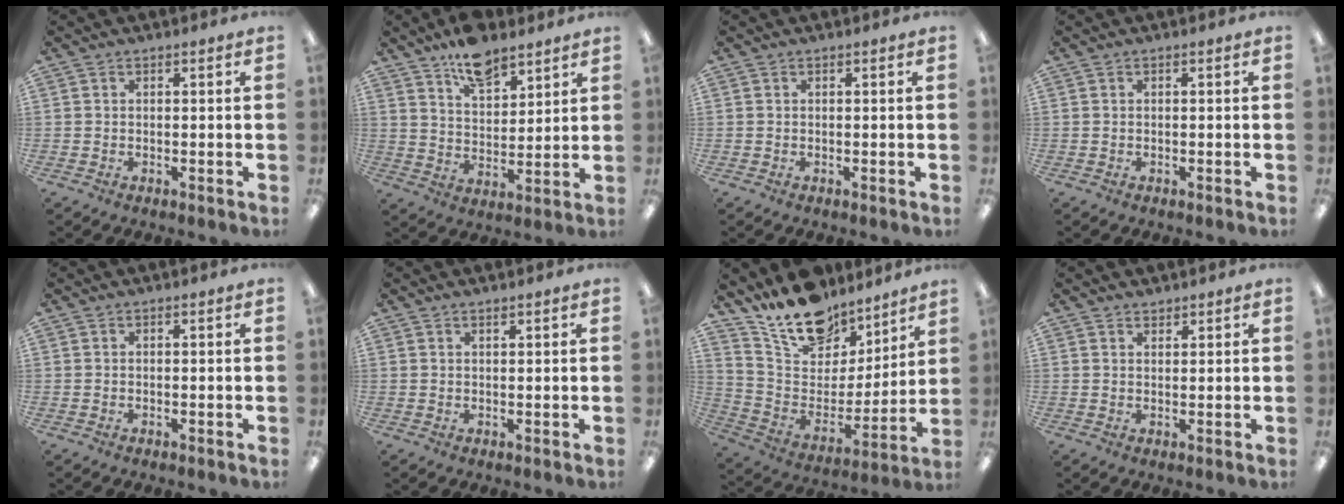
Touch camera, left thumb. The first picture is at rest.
{"total": 10.0, "force": [7.8, 4.5, 4.4], "torque": [-0.068, -0.040, 0.139]}
{"total": 0.0}
{"total": 0.0}
{"total": 0.0}
{"total": 0.9, "force": [0.9, 0.1, 0.3], "torque": [-0.006, 0.000, 0.016]}
{"total": 18.0, "force": [15.5, 7.9, 4.8], "torque": [-0.111, -0.116, 0.285]}
{"total": 1.5, "force": [1.4, 0.4, -0.1], "torque": [0.001, -0.002, 0.028]}